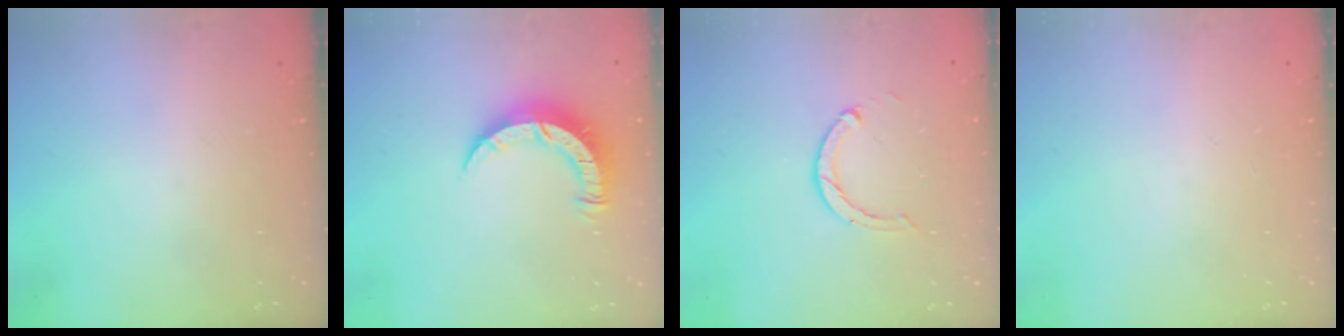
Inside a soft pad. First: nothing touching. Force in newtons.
{"total": 8.2, "press": 8.2, "slide": 1.0}
{"total": 2.2, "press": 2.2, "slide": 0.3}
{"total": 0.0}